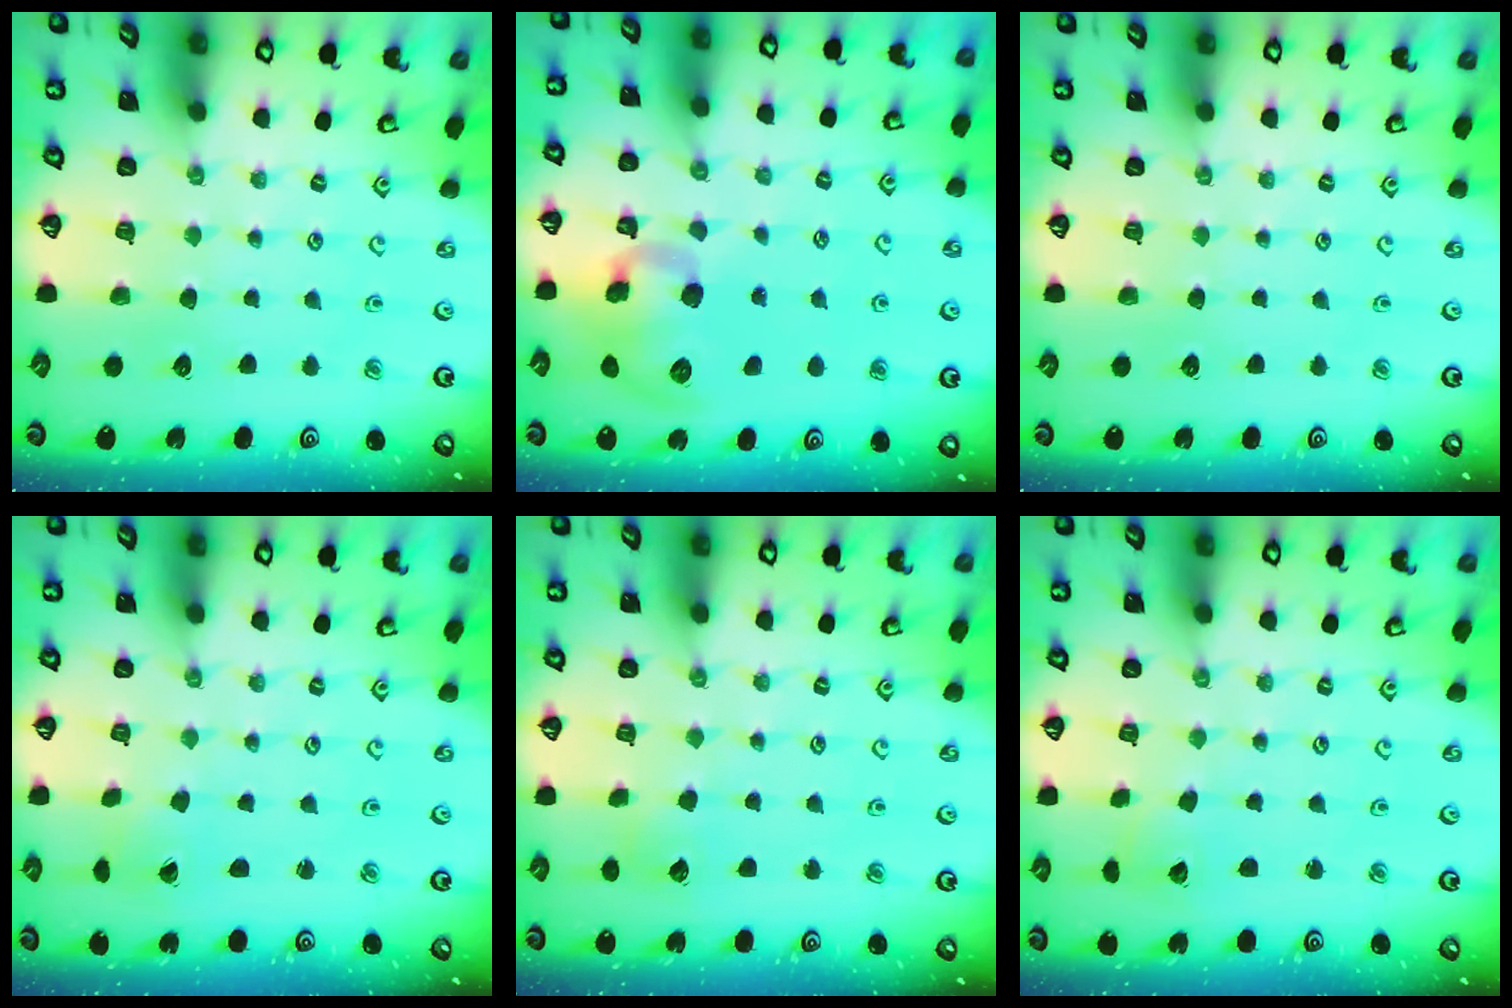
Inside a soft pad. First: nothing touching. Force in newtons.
{"total": 12.3, "press": 12.1, "slide": 2.3}
{"total": 0.0}
{"total": 1.0, "press": 1.0, "slide": 0.1}
{"total": 4.8, "press": 4.7, "slide": 0.5}
{"total": 2.2, "press": 2.2, "slide": 0.3}